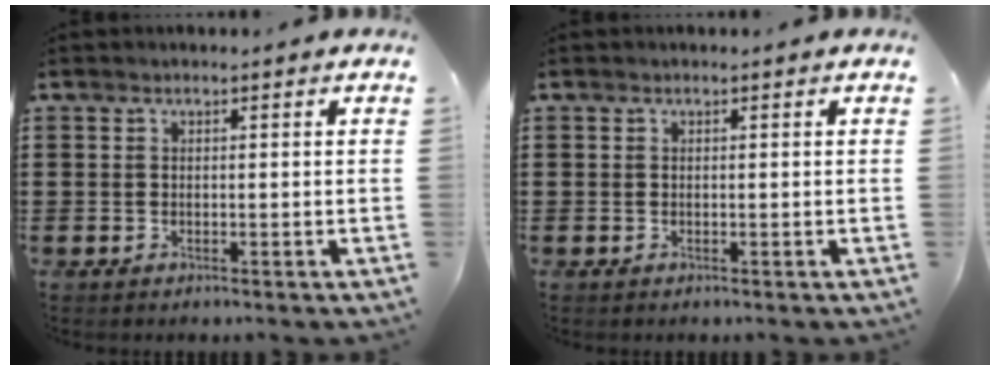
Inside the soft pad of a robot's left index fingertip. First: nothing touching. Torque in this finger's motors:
{"motor_torque": [0.00, 0.00, 0.00, 0.01]}